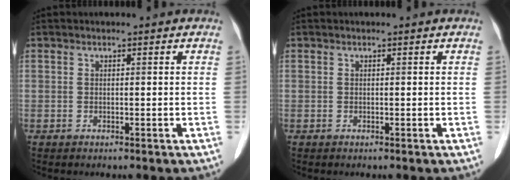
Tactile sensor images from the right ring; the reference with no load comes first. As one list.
[{"total": 0.0}]